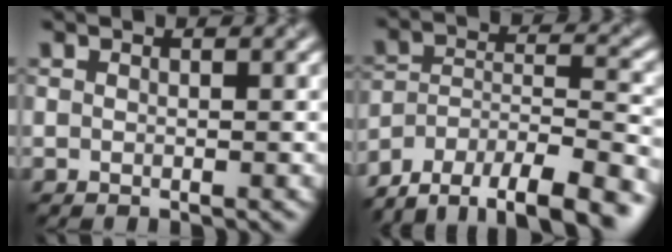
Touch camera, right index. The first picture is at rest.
{"total": 12.7, "force": [-10.4, 5.1, 5.2], "torque": [-0.081, 0.007, -0.153]}